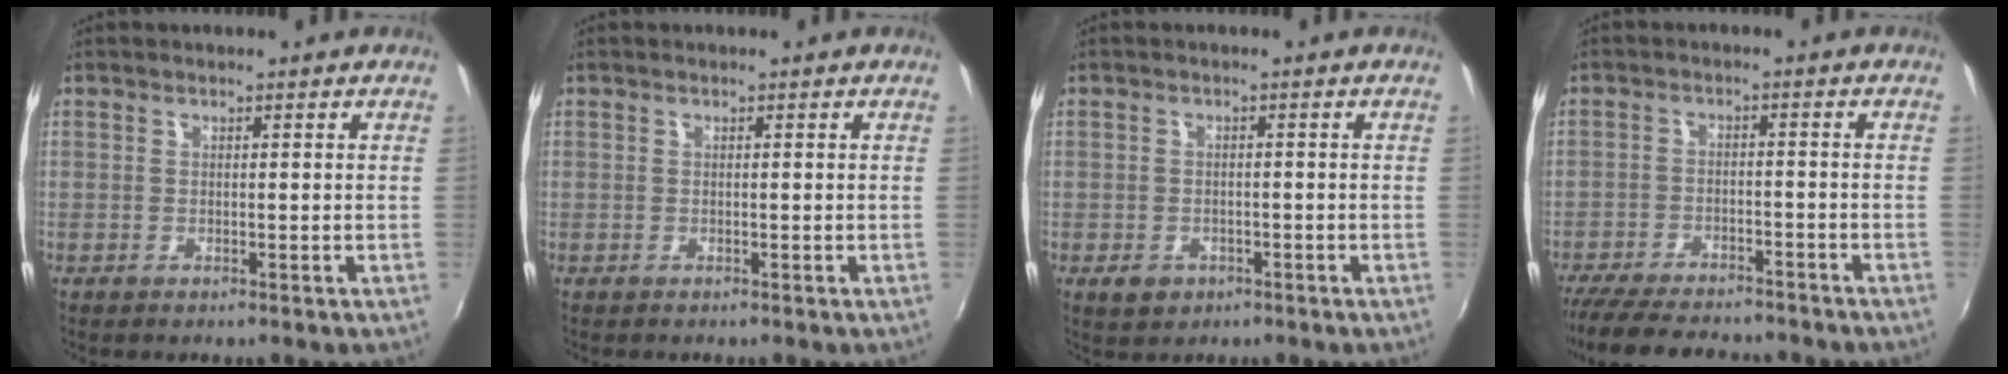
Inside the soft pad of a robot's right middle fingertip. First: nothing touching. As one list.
[{"total": 0.0}, {"total": 3.3, "force": [-1.6, 2.5, 1.4], "torque": [-0.031, -0.003, -0.021]}, {"total": 16.2, "force": [-14.0, 3.9, 7.2], "torque": [-0.152, -0.032, -0.213]}]